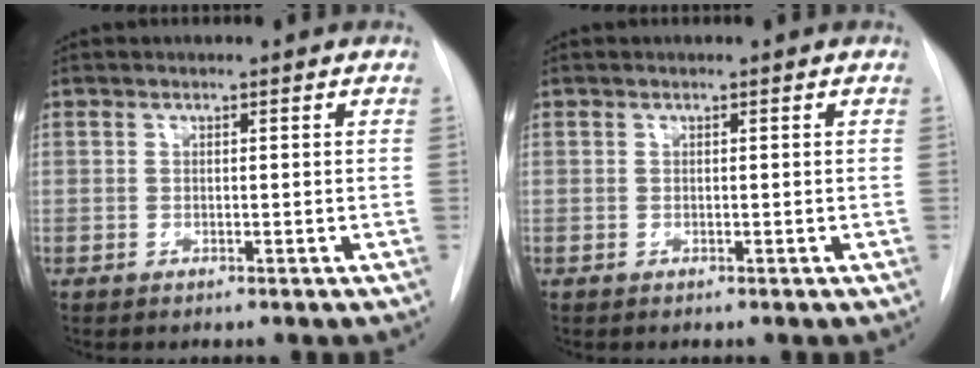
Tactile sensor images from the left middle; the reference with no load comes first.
{"total": 0.0}